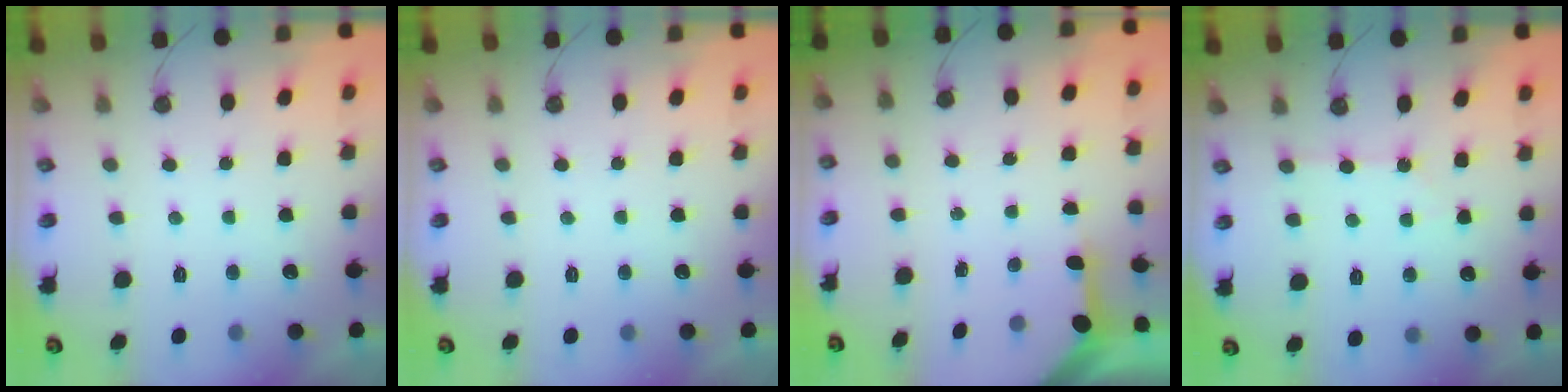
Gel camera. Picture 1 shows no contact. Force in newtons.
{"total": 0.0}
{"total": 3.5, "press": 3.5, "slide": 0.4}
{"total": 2.9, "press": 2.9, "slide": 0.5}